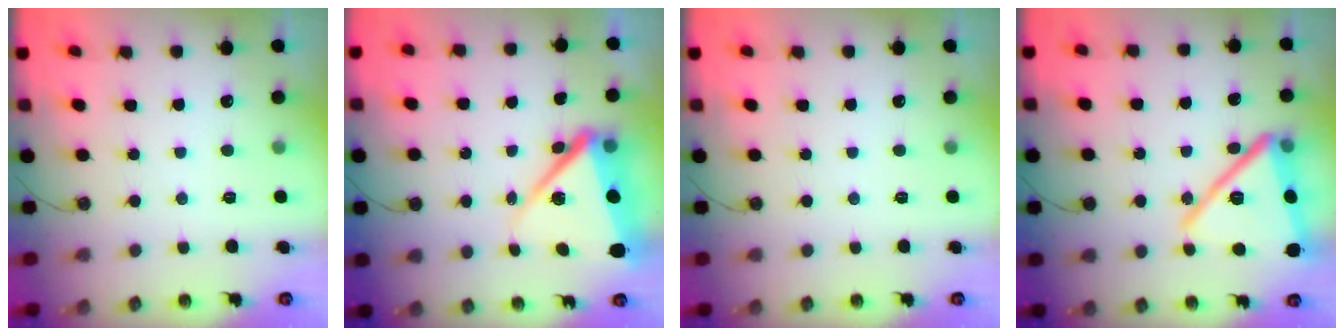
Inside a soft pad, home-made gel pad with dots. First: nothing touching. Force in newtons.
{"total": 11.7, "press": 11.6, "slide": 1.0}
{"total": 0.0}
{"total": 22.1, "press": 20.7, "slide": 7.6}